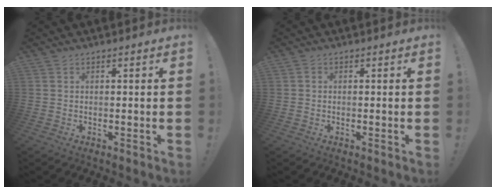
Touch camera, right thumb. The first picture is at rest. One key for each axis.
{"total": 0.5, "fx": -0.2, "fy": 0.5, "fz": 0.2, "tx": -0.005, "ty": 0.003, "tz": -0.004}